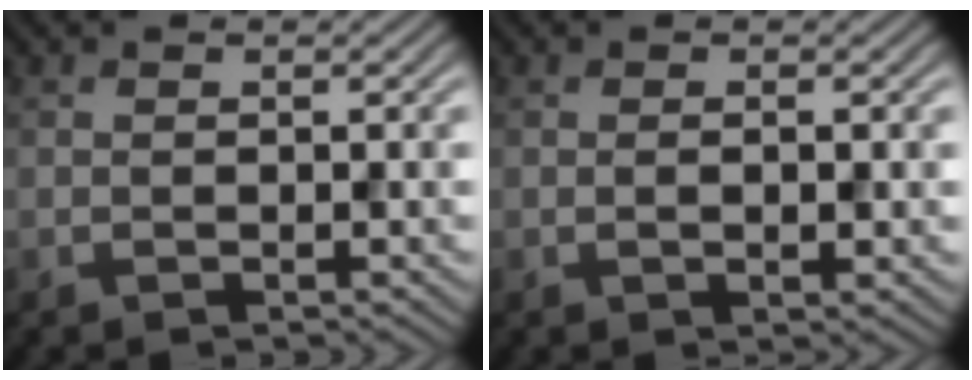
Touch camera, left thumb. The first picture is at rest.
{"total": 1.5, "force": [-0.3, 0.4, 1.4], "torque": [-0.024, -0.001, -0.003]}